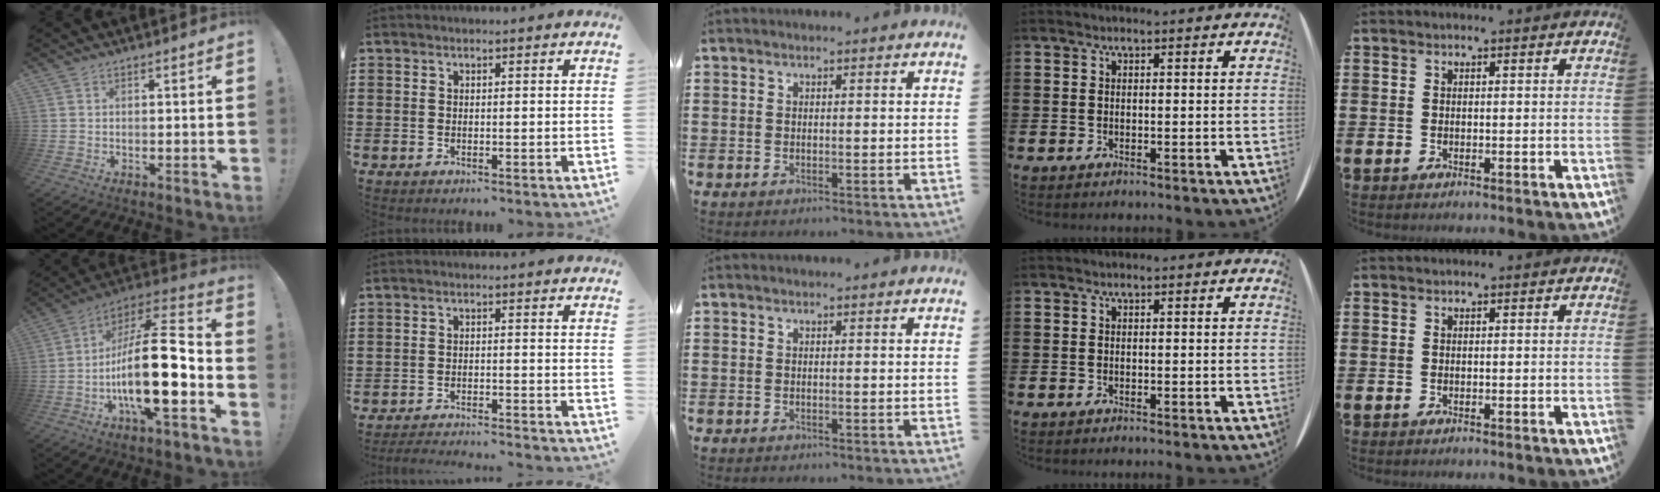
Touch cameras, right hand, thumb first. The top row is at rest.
{"thumb": {"total": 23.8, "force": [-5.4, 7.5, 21.9], "torque": [-0.377, 0.021, -0.090]}, "index": {"total": 3.0, "force": [-2.9, -0.3, 0.3], "torque": [-0.008, -0.003, -0.062]}}